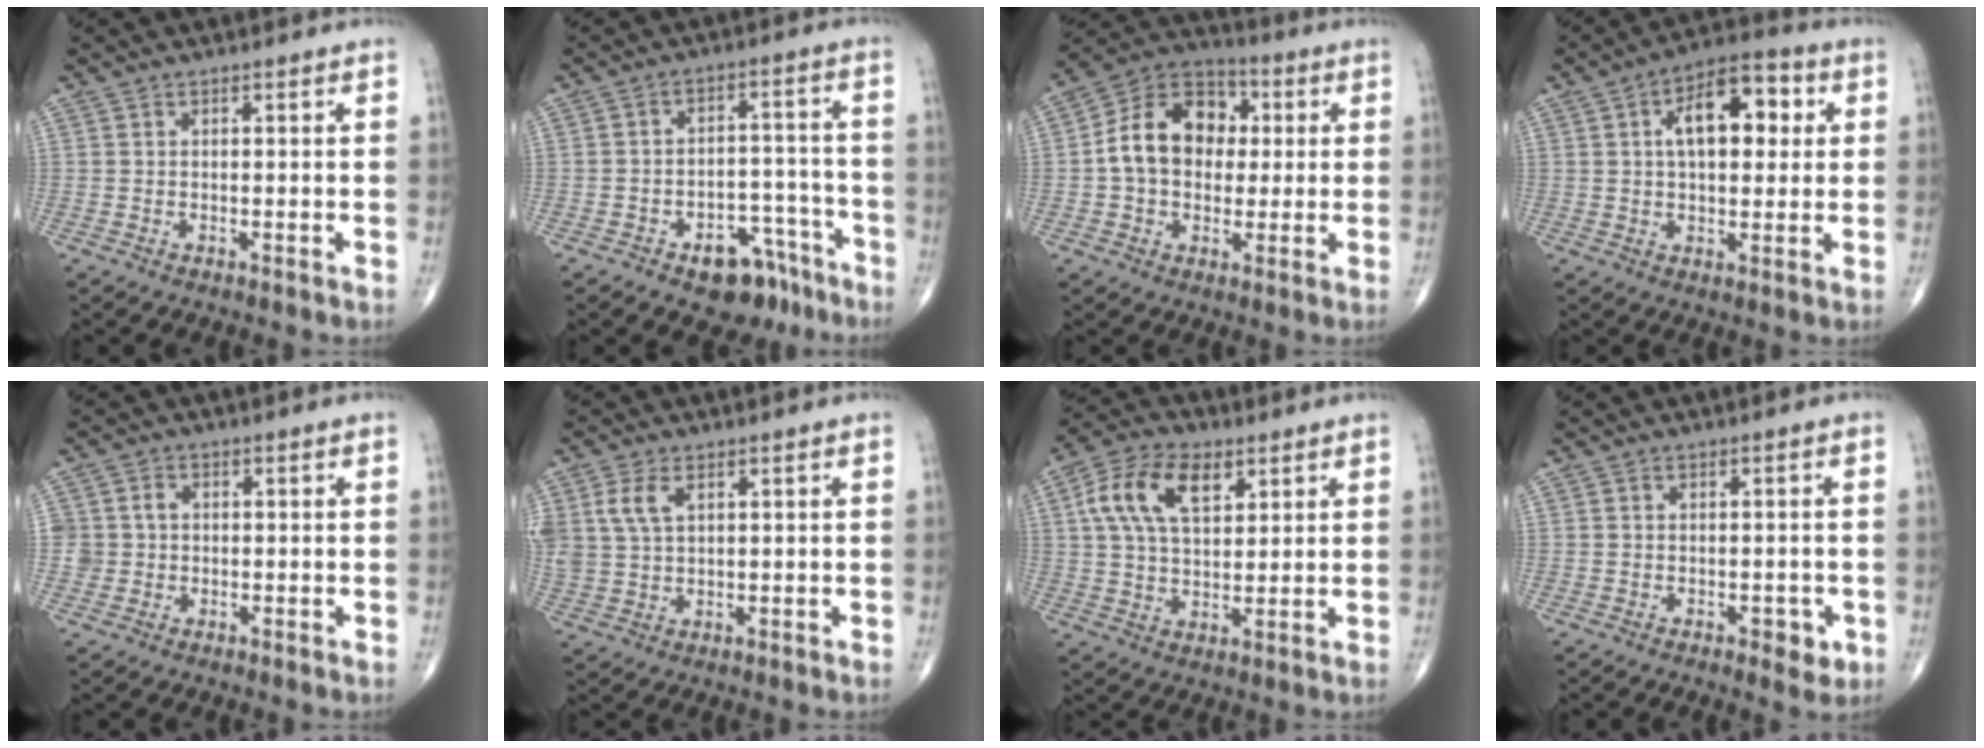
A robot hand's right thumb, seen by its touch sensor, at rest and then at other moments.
{"total": 10.3, "force": [-6.6, 5.9, 5.1], "torque": [-0.036, 0.063, -0.089]}
{"total": 14.5, "force": [1.1, 11.0, 9.5], "torque": [-0.128, 0.030, 0.009]}
{"total": 12.9, "force": [3.1, 6.8, 10.6], "torque": [-0.133, 0.017, 0.040]}
{"total": 3.7, "force": [0.1, 3.6, 0.7], "torque": [0.008, 0.006, 0.002]}
{"total": 6.0, "force": [2.4, 3.6, 4.2], "torque": [-0.095, -0.001, 0.055]}
{"total": 12.7, "force": [4.7, 7.3, 9.3], "torque": [-0.167, 0.001, 0.085]}
{"total": 3.3, "force": [-1.3, 1.7, 2.5], "torque": [-0.018, 0.001, -0.014]}